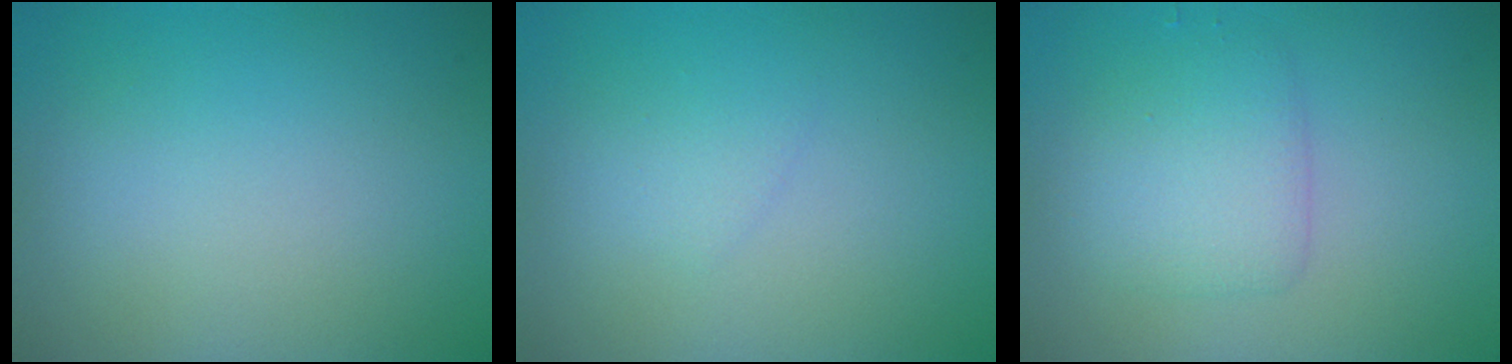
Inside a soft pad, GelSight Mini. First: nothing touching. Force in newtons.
{"total": 0.7, "press": 0.7, "slide": 0.1}
{"total": 2.9, "press": 2.9, "slide": 0.0}